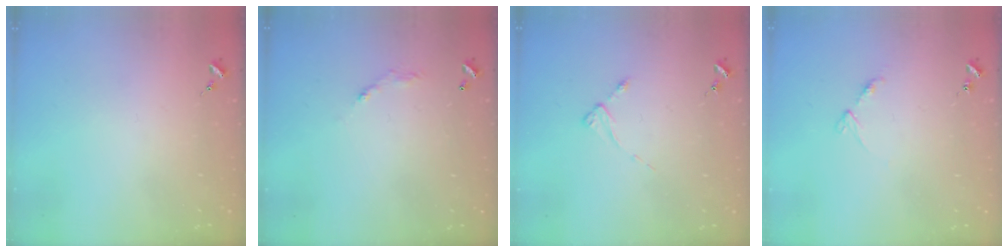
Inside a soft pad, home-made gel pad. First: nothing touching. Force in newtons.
{"total": 5.7, "press": 5.7, "slide": 0.4}
{"total": 2.4, "press": 2.4, "slide": 0.3}
{"total": 5.9, "press": 5.9, "slide": 0.7}